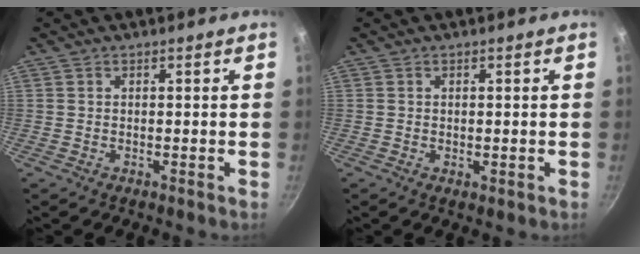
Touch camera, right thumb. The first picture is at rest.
{"total": 1.0, "force": [0.0, 0.6, 0.8], "torque": [-0.009, -0.003, -0.001]}